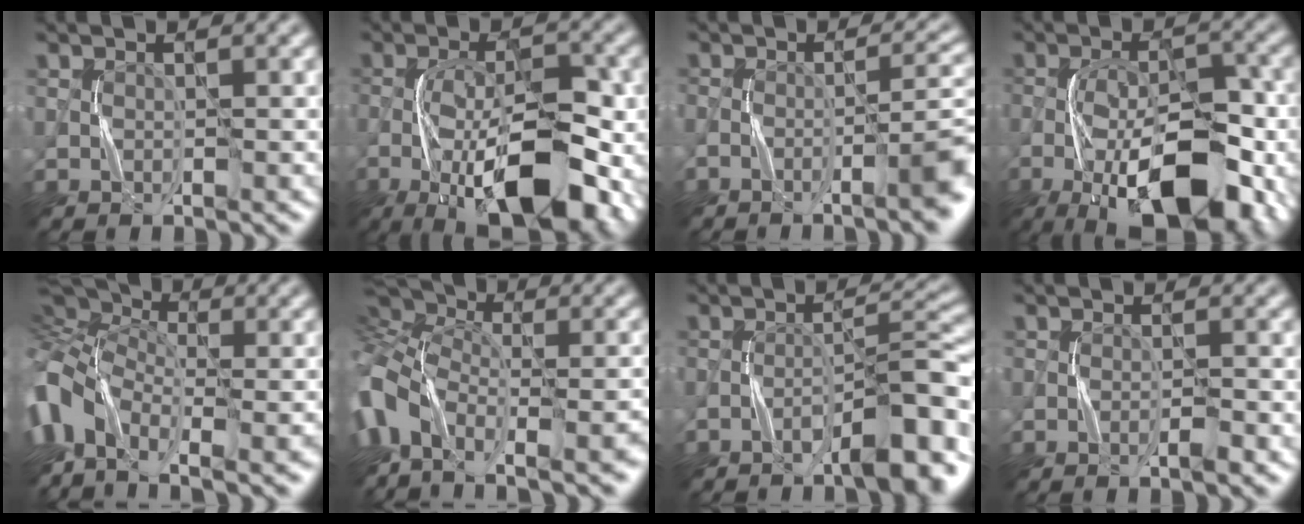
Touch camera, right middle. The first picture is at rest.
{"total": 12.1, "force": [-5.0, 4.7, 10.0], "torque": [-0.177, -0.006, -0.079]}
{"total": 5.3, "force": [-2.9, 1.0, 4.3], "torque": [-0.050, 0.009, -0.051]}
{"total": 13.2, "force": [-6.2, 5.3, 10.3], "torque": [-0.181, -0.004, -0.104]}
{"total": 10.8, "force": [-3.5, 6.0, 8.3], "torque": [-0.192, -0.001, -0.047]}
{"total": 11.6, "force": [-5.4, 5.7, 8.5], "torque": [-0.199, -0.008, -0.082]}
{"total": 7.1, "force": [-4.4, 1.6, 5.4], "torque": [-0.071, 0.017, -0.068]}
{"total": 1.5, "force": [-0.8, 0.3, 1.2], "torque": [-0.014, 0.006, -0.016]}